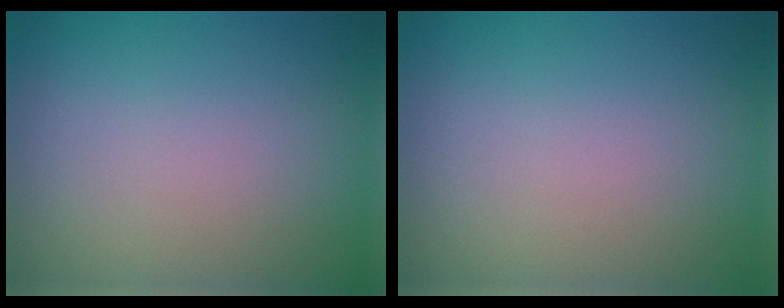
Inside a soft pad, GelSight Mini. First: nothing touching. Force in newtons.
{"total": 0.0}